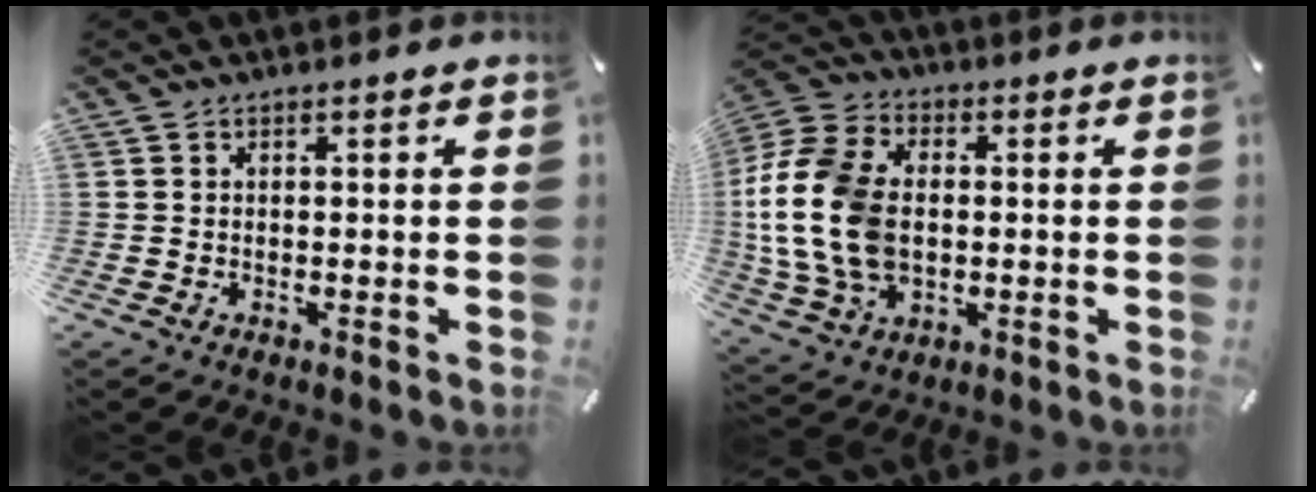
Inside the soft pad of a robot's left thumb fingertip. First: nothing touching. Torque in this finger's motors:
{"motor_torque": [2.21, 2.80, 1.68, -1.09, 0.40]}